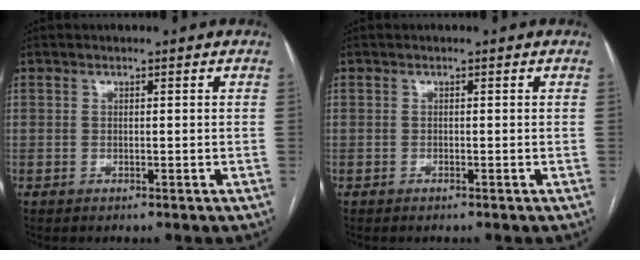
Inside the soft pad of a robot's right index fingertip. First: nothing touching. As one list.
[{"total": 0.0}]